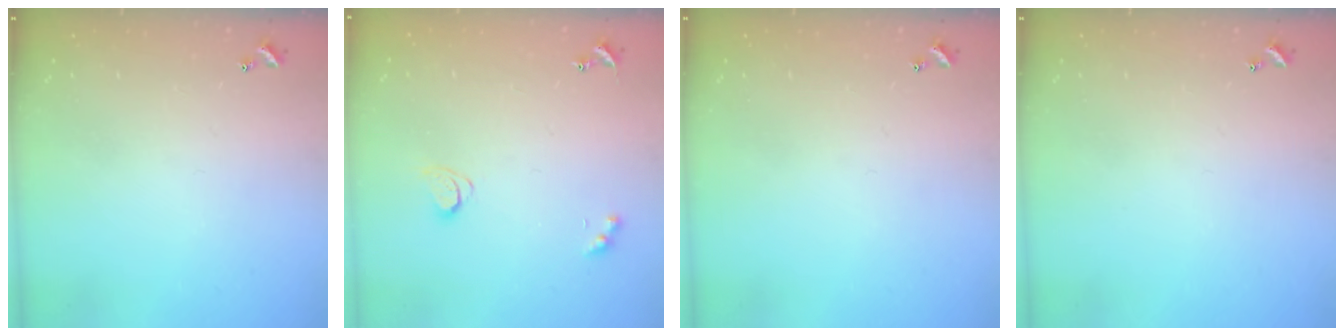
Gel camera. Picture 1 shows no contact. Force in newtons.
{"total": 1.8, "press": 1.8, "slide": 0.3}
{"total": 0.0}
{"total": 0.0}